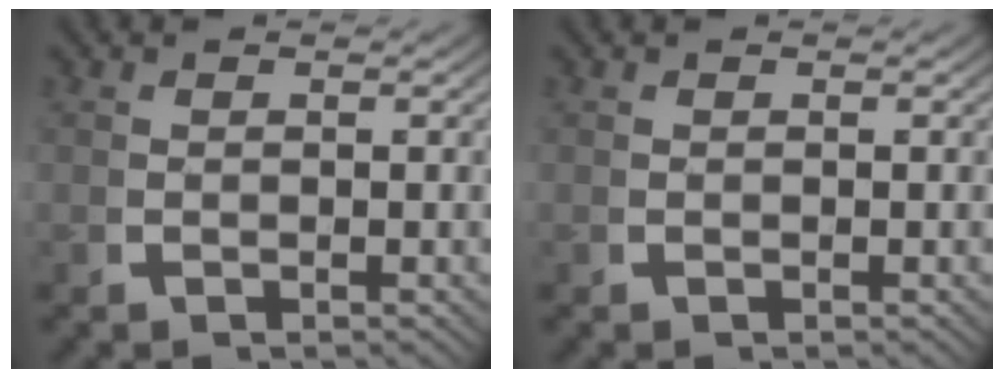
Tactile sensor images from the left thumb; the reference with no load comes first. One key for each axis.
{"total": 0.0}